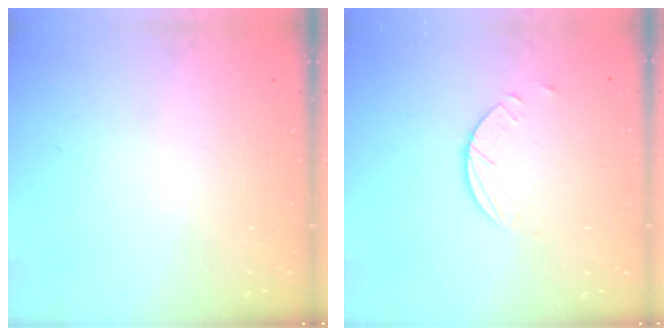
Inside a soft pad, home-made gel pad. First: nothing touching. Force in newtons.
{"total": 2.6, "press": 2.6, "slide": 0.3}